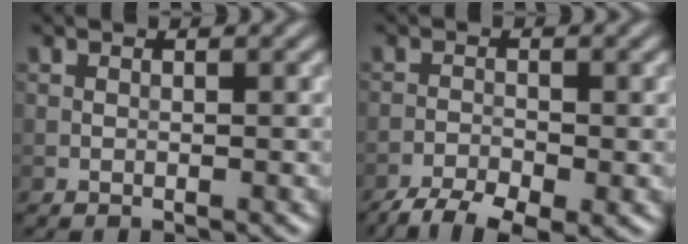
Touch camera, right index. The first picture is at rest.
{"total": 4.9, "force": [-3.6, 1.4, 3.0], "torque": [-0.052, -0.006, -0.066]}